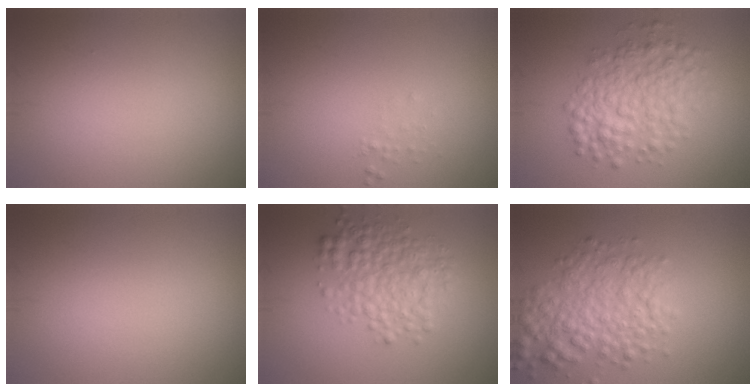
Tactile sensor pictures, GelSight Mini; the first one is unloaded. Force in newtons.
{"total": 0.5, "press": 0.5, "slide": 0.1}
{"total": 5.4, "press": 5.4, "slide": 0.1}
{"total": 0.0}
{"total": 5.0, "press": 5.0, "slide": 0.1}
{"total": 5.4, "press": 5.4, "slide": 0.2}